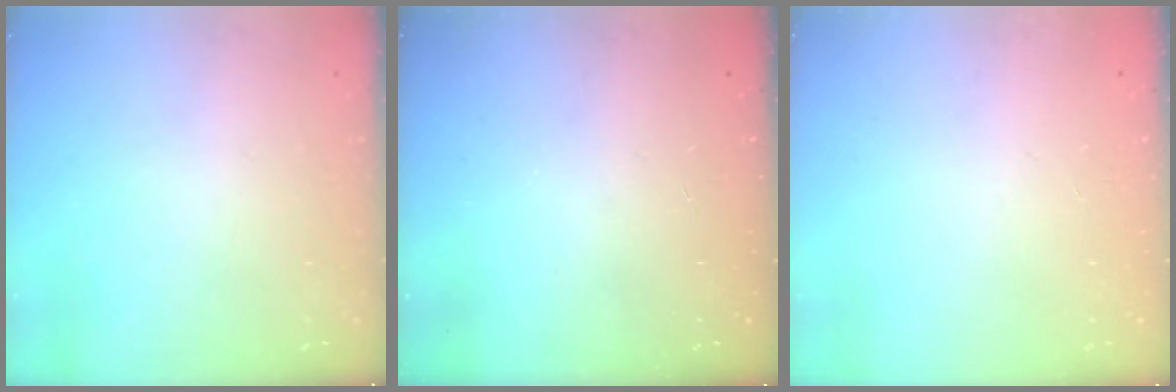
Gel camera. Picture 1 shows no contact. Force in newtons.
{"total": 0.0}
{"total": 0.0}